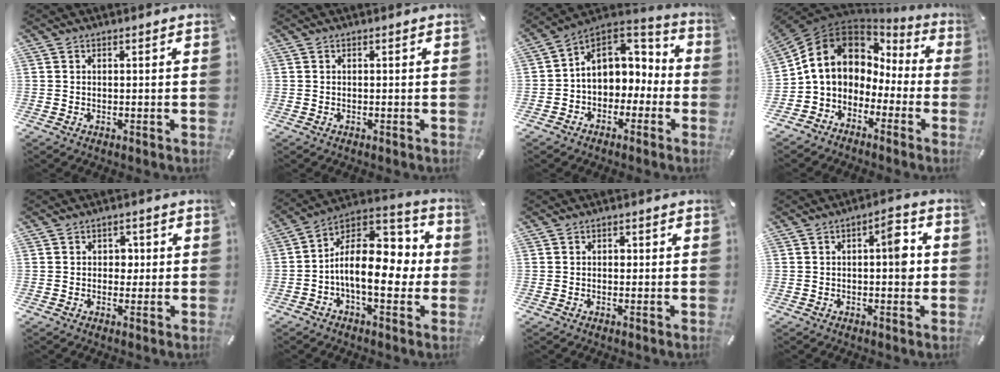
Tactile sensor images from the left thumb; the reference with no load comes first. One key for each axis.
{"total": 0.0}
{"total": 9.3, "fx": 1.0, "fy": 8.3, "fz": 4.1, "tx": -0.078, "ty": 0.002, "tz": 0.023}
{"total": 9.8, "fx": 1.0, "fy": 8.7, "fz": 4.5, "tx": -0.118, "ty": -0.011, "tz": 0.018}
{"total": 2.7, "fx": -0.1, "fy": 2.3, "fz": 1.5, "tx": -0.007, "ty": -0.002, "tz": -0.012}
{"total": 16.9, "fx": -1.4, "fy": 10.2, "fz": 13.4, "tx": -0.194, "ty": 0.003, "tz": -0.019}
{"total": 1.0, "fx": 0.0, "fy": 0.9, "fz": 0.5, "tx": -0.004, "ty": 0.001, "tz": -0.003}
{"total": 7.0, "fx": 0.2, "fy": 3.0, "fz": 6.3, "tx": -0.067, "ty": 0.001, "tz": -0.007}